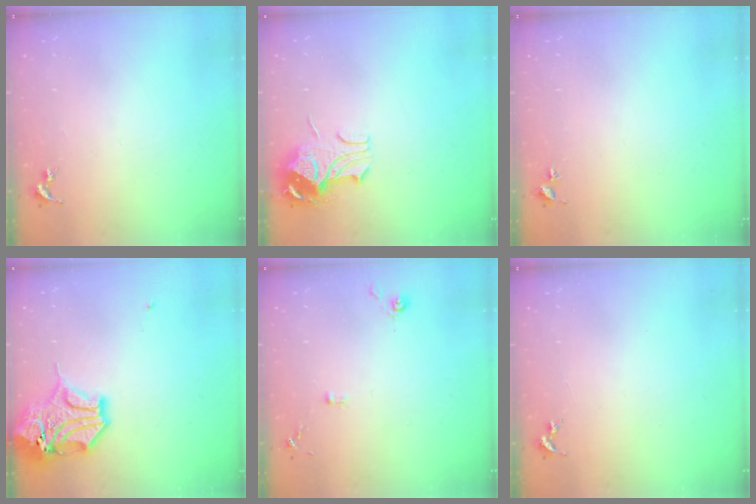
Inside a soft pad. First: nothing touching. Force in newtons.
{"total": 9.6, "press": 9.6, "slide": 1.1}
{"total": 2.0, "press": 2.0, "slide": 0.3}
{"total": 14.3, "press": 14.1, "slide": 2.1}
{"total": 6.5, "press": 6.4, "slide": 0.6}
{"total": 0.0}